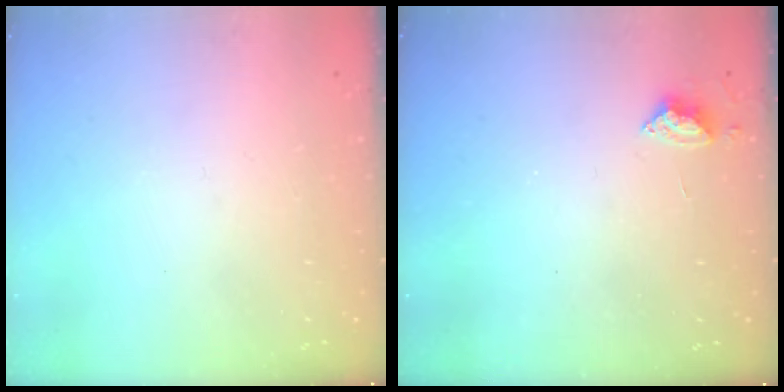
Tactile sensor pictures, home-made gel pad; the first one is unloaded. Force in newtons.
{"total": 4.9, "press": 4.8, "slide": 0.7}